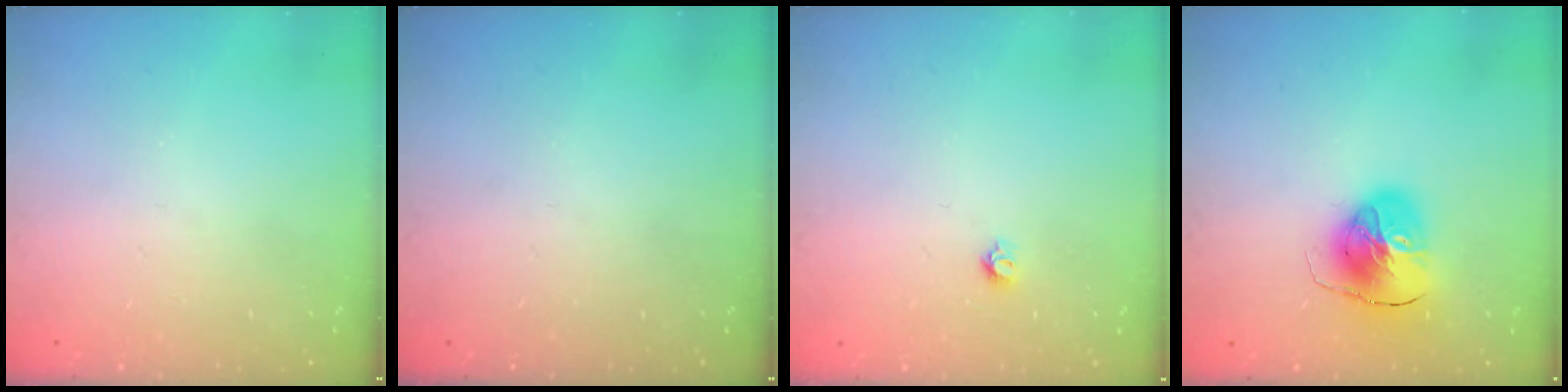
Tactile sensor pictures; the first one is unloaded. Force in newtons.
{"total": 0.0}
{"total": 3.9, "press": 3.9, "slide": 0.3}
{"total": 11.3, "press": 11.2, "slide": 1.4}